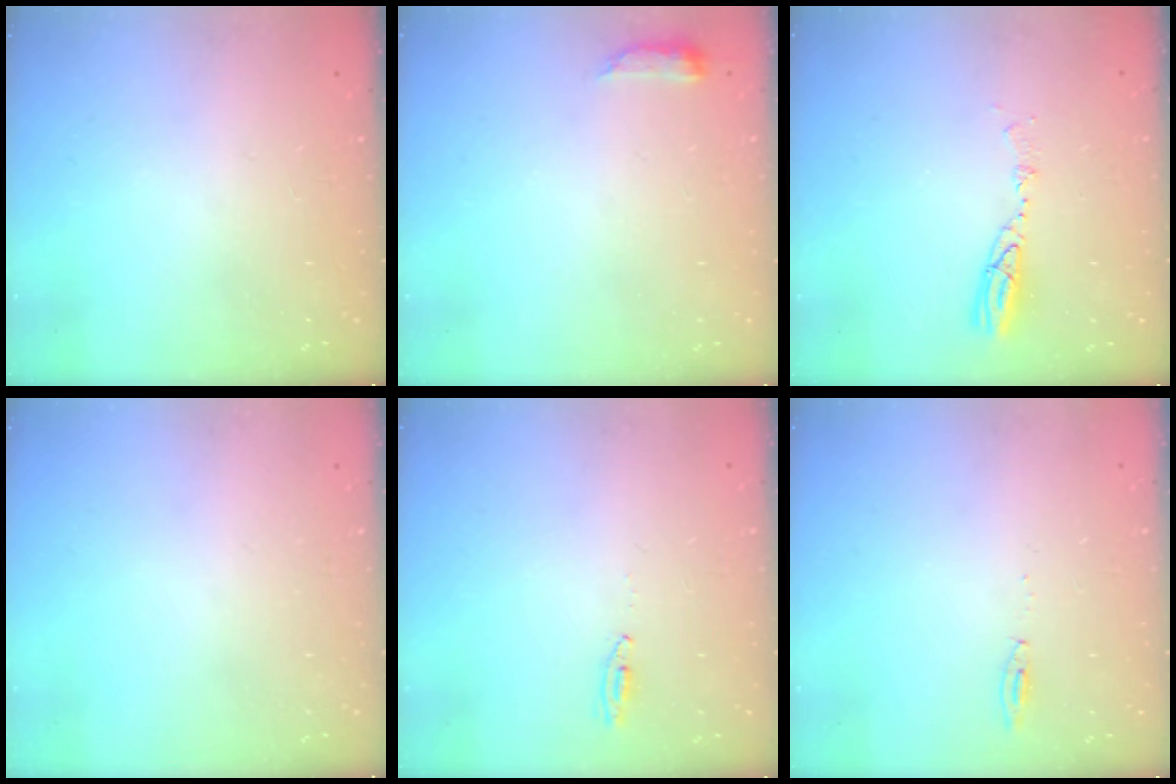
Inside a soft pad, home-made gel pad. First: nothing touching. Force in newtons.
{"total": 3.6, "press": 3.5, "slide": 0.7}
{"total": 5.3, "press": 5.2, "slide": 0.4}
{"total": 0.0}
{"total": 2.9, "press": 2.7, "slide": 1.1}
{"total": 3.8, "press": 3.8, "slide": 0.8}